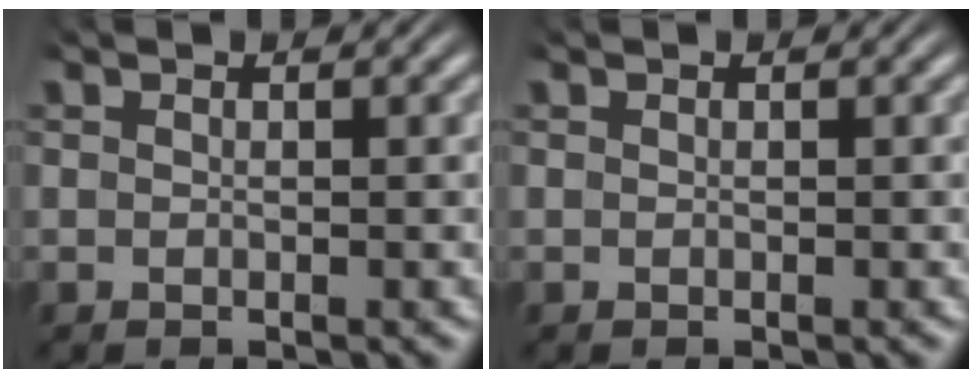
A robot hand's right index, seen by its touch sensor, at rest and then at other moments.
{"total": 0.0}